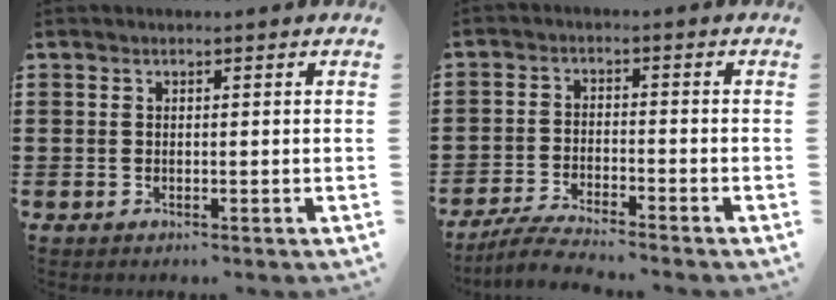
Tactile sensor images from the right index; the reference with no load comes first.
{"total": 4.2, "force": [-4.0, 0.0, 1.2], "torque": [-0.028, -0.004, -0.080]}